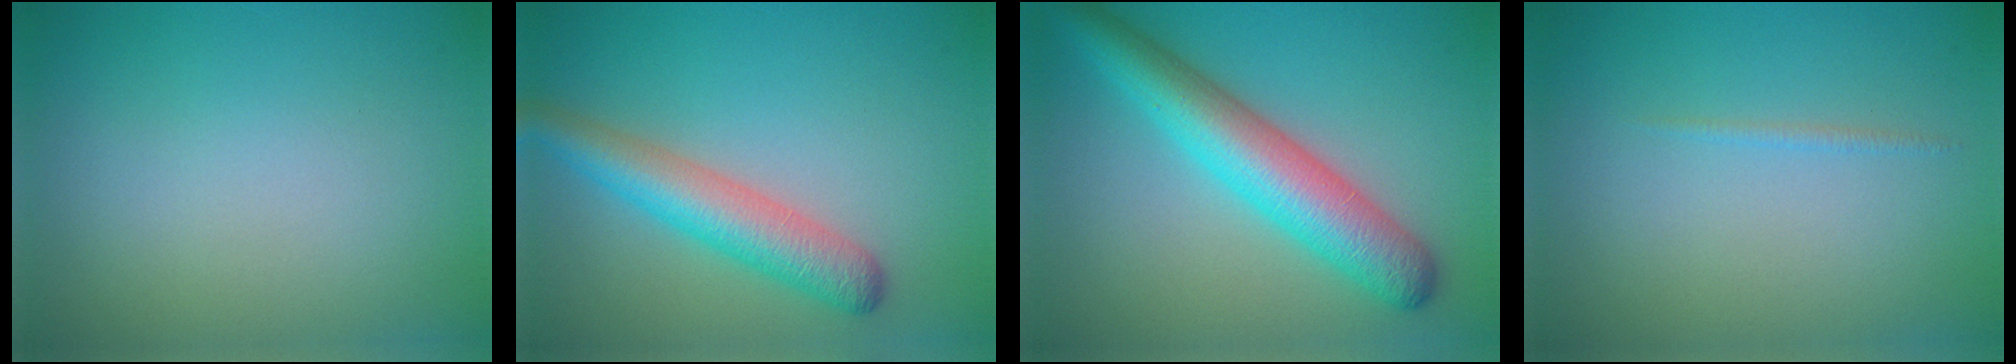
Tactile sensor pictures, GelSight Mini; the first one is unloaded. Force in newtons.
{"total": 4.9, "press": 4.9, "slide": 0.2}
{"total": 7.1, "press": 7.1, "slide": 0.2}
{"total": 0.5, "press": 0.5, "slide": 0.1}